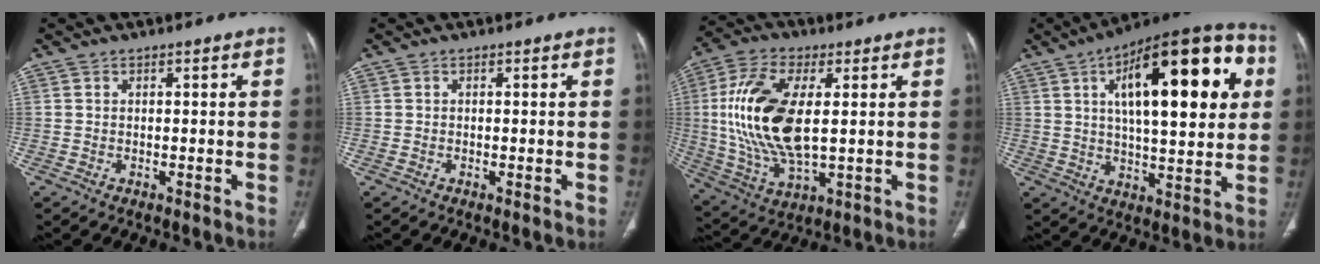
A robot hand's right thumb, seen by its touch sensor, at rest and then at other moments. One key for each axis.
{"total": 0.5, "fx": -0.1, "fy": 0.2, "fz": 0.5, "tx": -0.012, "ty": -0.003, "tz": -0.002}
{"total": 18.6, "fx": 2.0, "fy": 8.7, "fz": 16.3, "tx": -0.339, "ty": -0.007, "tz": 0.043}
{"total": 26.2, "fx": 7.3, "fy": 9.9, "fz": 23.2, "tx": -0.313, "ty": 0.014, "tz": 0.101}